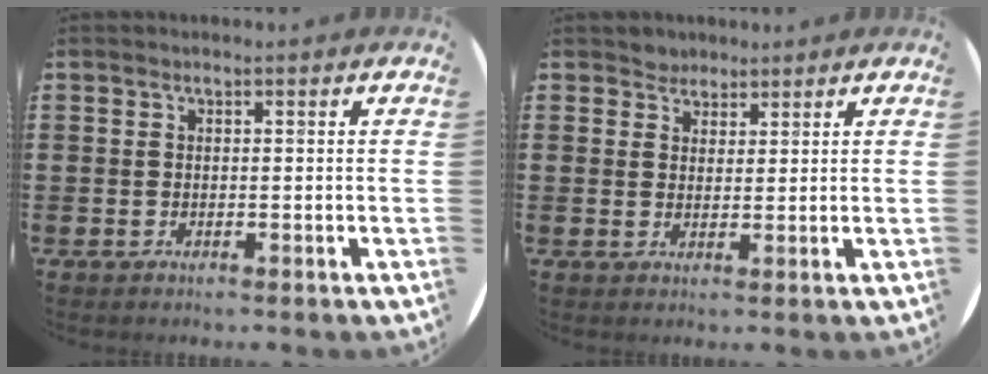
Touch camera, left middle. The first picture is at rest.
{"total": 2.3, "force": [2.0, 1.1, -0.2], "torque": [-0.001, 0.006, 0.040]}